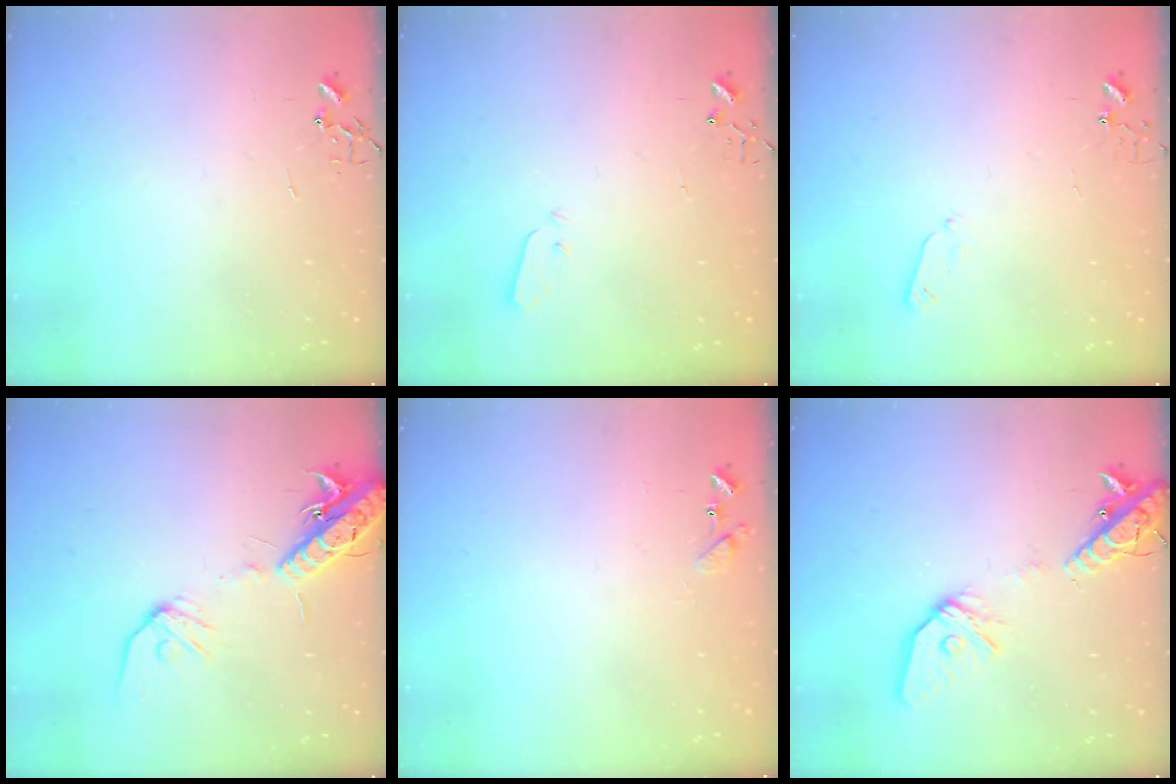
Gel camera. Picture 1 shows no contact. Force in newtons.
{"total": 3.0, "press": 3.0, "slide": 0.3}
{"total": 3.3, "press": 3.2, "slide": 0.6}
{"total": 15.1, "press": 14.7, "slide": 3.3}
{"total": 6.7, "press": 6.6, "slide": 0.8}
{"total": 15.2, "press": 14.9, "slide": 3.0}